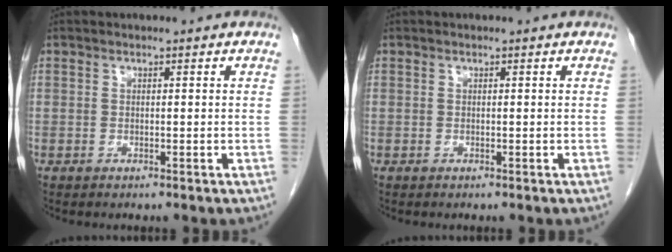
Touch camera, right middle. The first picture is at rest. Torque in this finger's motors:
{"motor_torque": [-0.02, -0.01, 0.00, 0.01]}